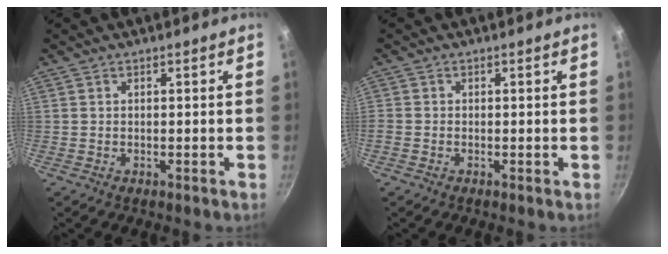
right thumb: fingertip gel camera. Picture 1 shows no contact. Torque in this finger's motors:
{"motor_torque": [-0.66, 1.12, 0.97, -0.06, 0.27]}